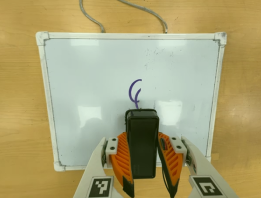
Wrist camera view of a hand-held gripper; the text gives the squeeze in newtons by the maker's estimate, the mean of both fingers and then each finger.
{"total": 5.4, "left": 4.7, "right": 6.1}